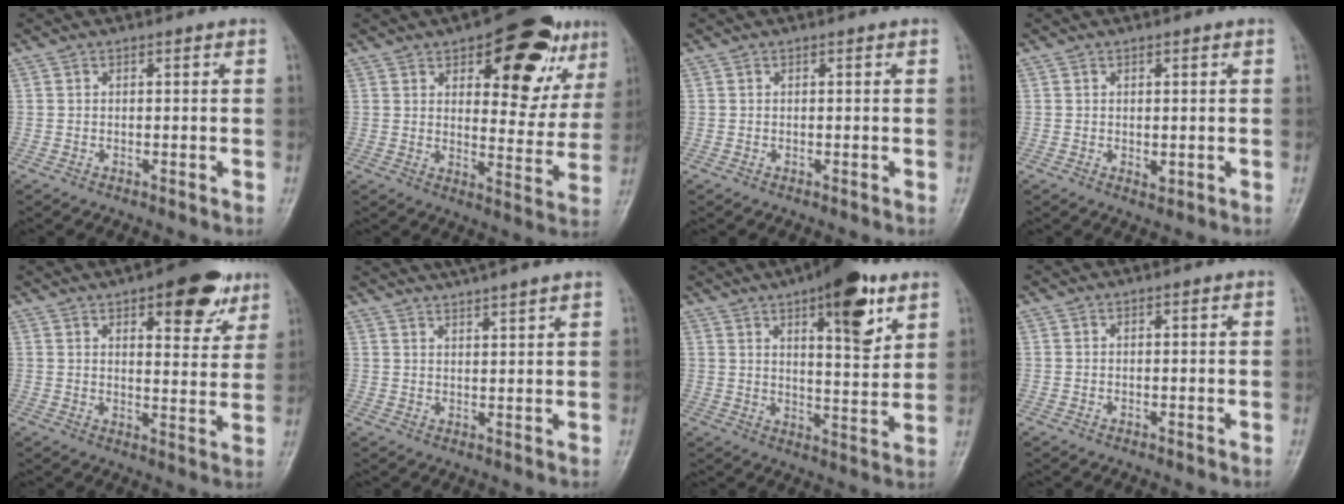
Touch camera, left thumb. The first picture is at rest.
{"total": 19.2, "force": [9.4, 8.7, 14.3], "torque": [-0.133, -0.030, 0.124]}
{"total": 0.0}
{"total": 2.2, "force": [0.1, 1.3, 1.8], "torque": [-0.017, -0.003, 0.002]}
{"total": 13.0, "force": [7.5, 5.4, 9.2], "torque": [-0.077, -0.028, 0.097]}
{"total": 8.9, "force": [7.6, 0.7, 4.5], "torque": [-0.063, 0.007, 0.111]}
{"total": 14.1, "force": [7.6, 4.8, 10.9], "torque": [-0.123, -0.035, 0.106]}
{"total": 0.0}